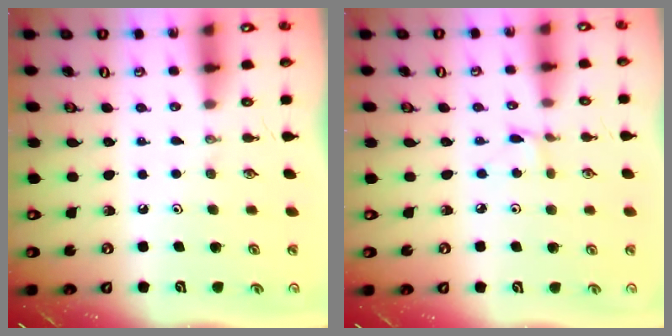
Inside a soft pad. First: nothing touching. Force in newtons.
{"total": 1.9, "press": 1.9, "slide": 0.2}